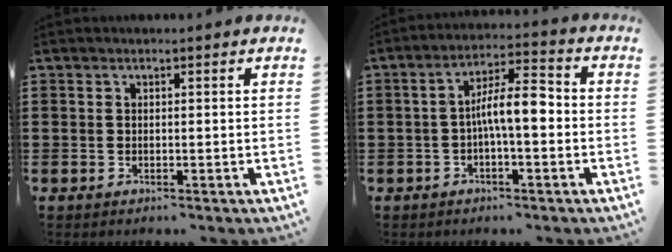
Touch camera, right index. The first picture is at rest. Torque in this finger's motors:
{"motor_torque": [1.69, -0.45, 0.73, 0.13]}